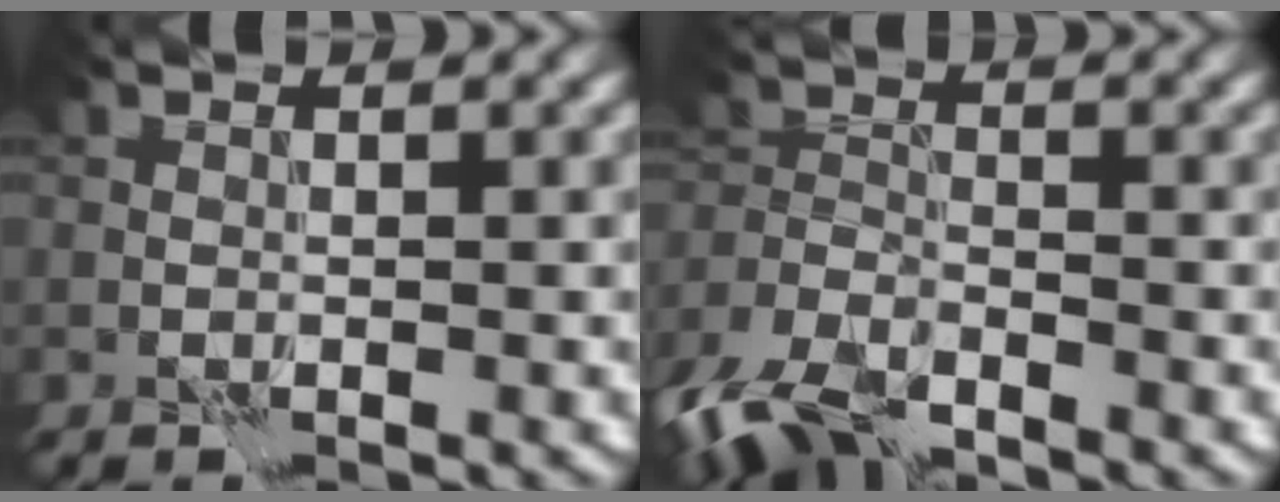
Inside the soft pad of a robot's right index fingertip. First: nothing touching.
{"total": 5.9, "force": [-4.6, 2.3, 2.9], "torque": [-0.063, -0.013, -0.100]}